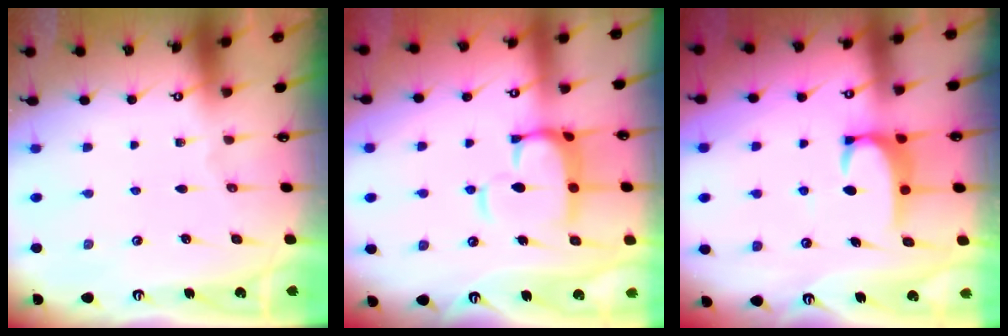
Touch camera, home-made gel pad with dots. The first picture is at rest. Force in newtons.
{"total": 8.1, "press": 8.0, "slide": 1.2}
{"total": 3.2, "press": 3.2, "slide": 0.4}